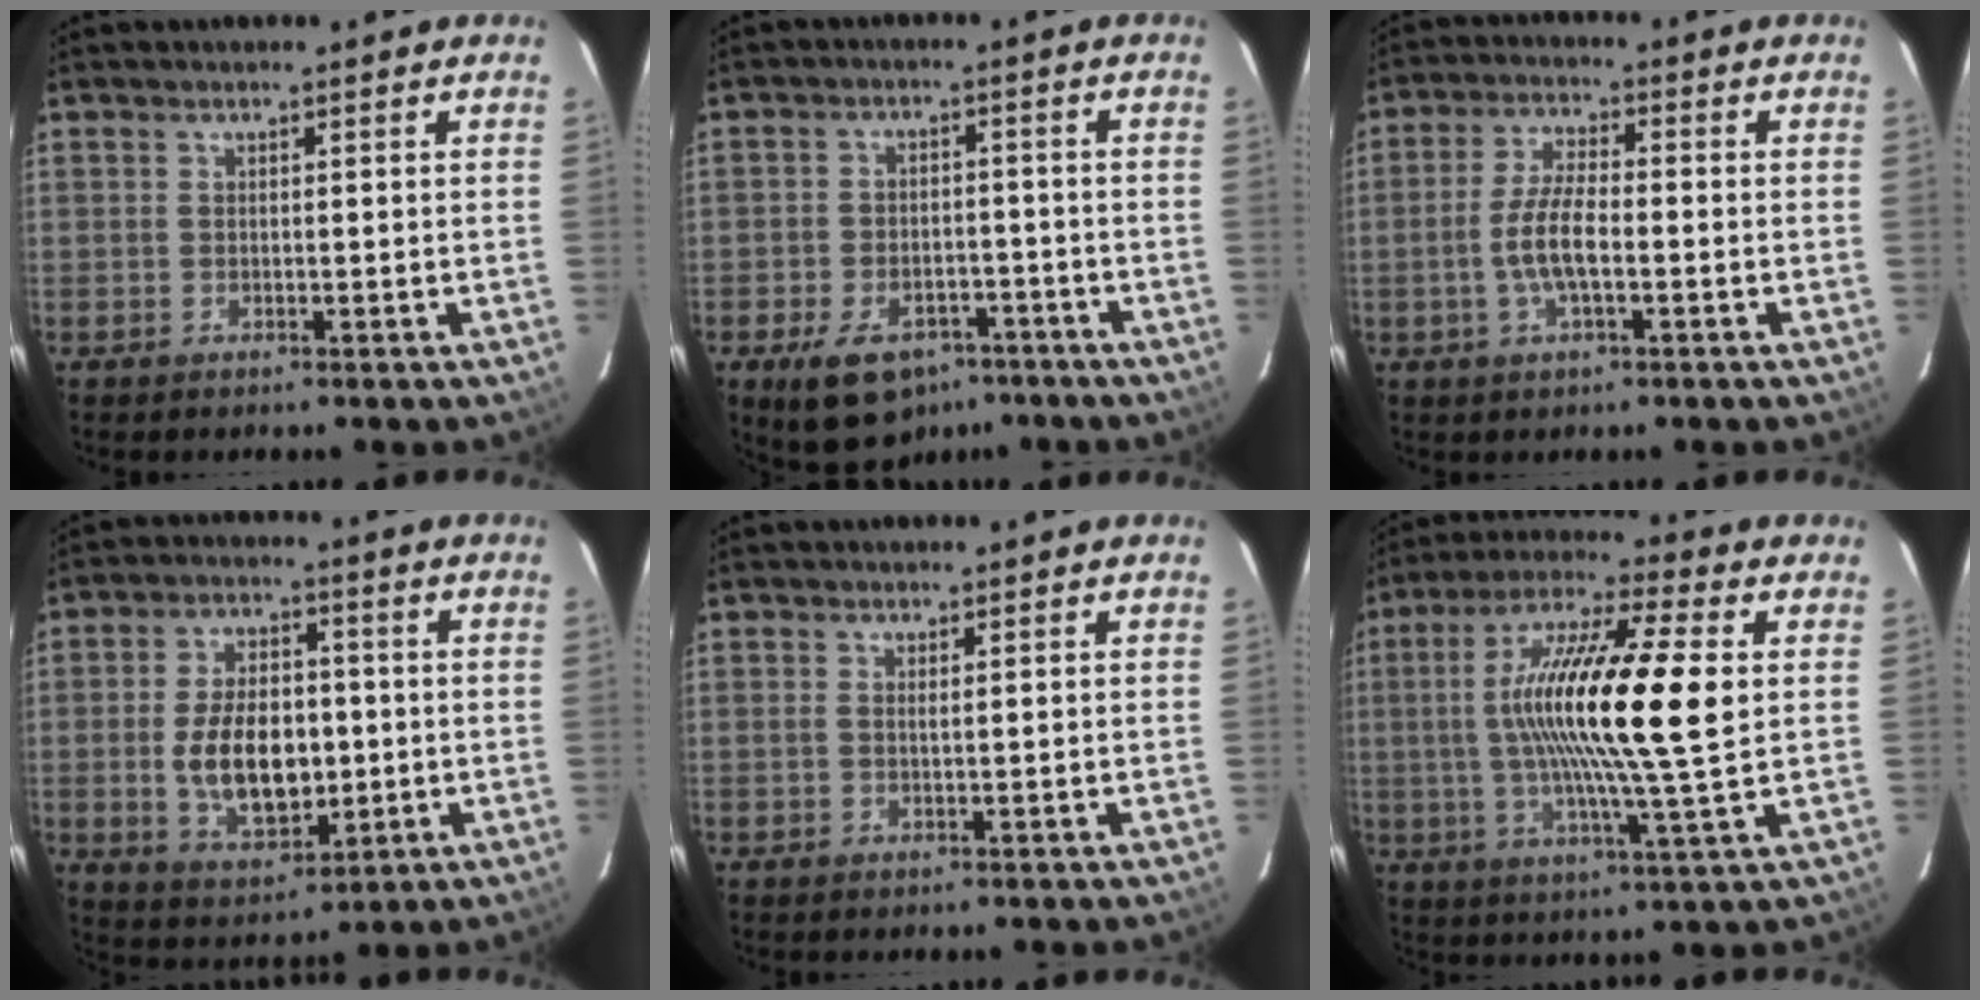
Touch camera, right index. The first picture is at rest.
{"total": 12.2, "force": [-7.5, 7.5, 6.0], "torque": [-0.136, 0.003, -0.103]}
{"total": 7.1, "force": [-1.8, 2.4, 6.5], "torque": [-0.133, 0.002, -0.034]}
{"total": 13.1, "force": [-1.3, 7.6, 10.6], "torque": [-0.205, 0.001, -0.006]}
{"total": 0.6, "force": [0.2, -0.1, 0.5], "torque": [-0.012, 0.001, 0.003]}
{"total": 19.4, "force": [2.1, 1.5, 19.2], "torque": [-0.345, 0.007, 0.027]}